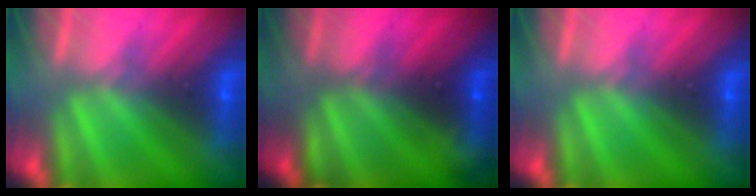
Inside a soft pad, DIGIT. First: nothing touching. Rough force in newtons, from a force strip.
{"total": 1.1}
{"total": 0.0}